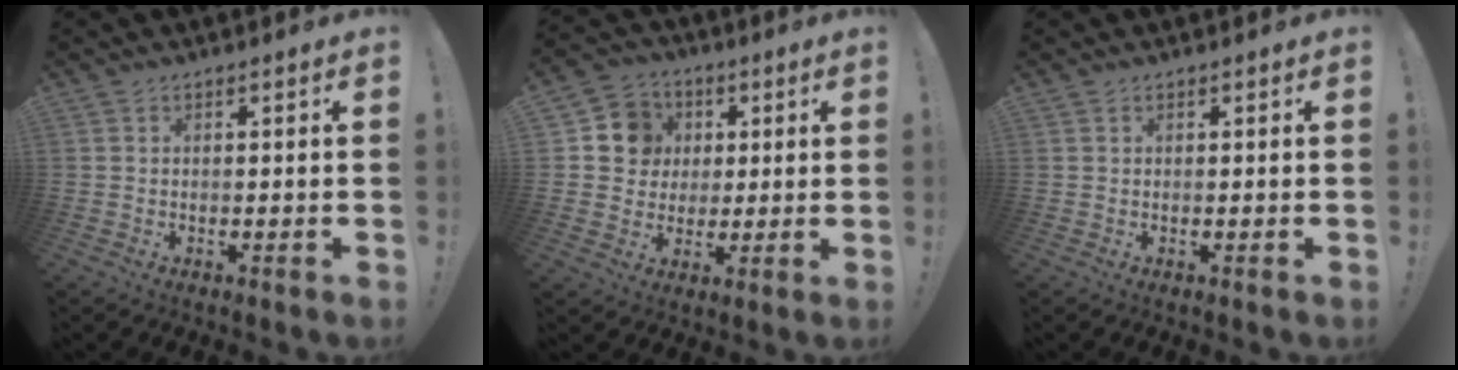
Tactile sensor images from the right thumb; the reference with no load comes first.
{"total": 9.8, "force": [1.9, 9.3, 2.4], "torque": [-0.025, -0.001, 0.042]}
{"total": 0.0}